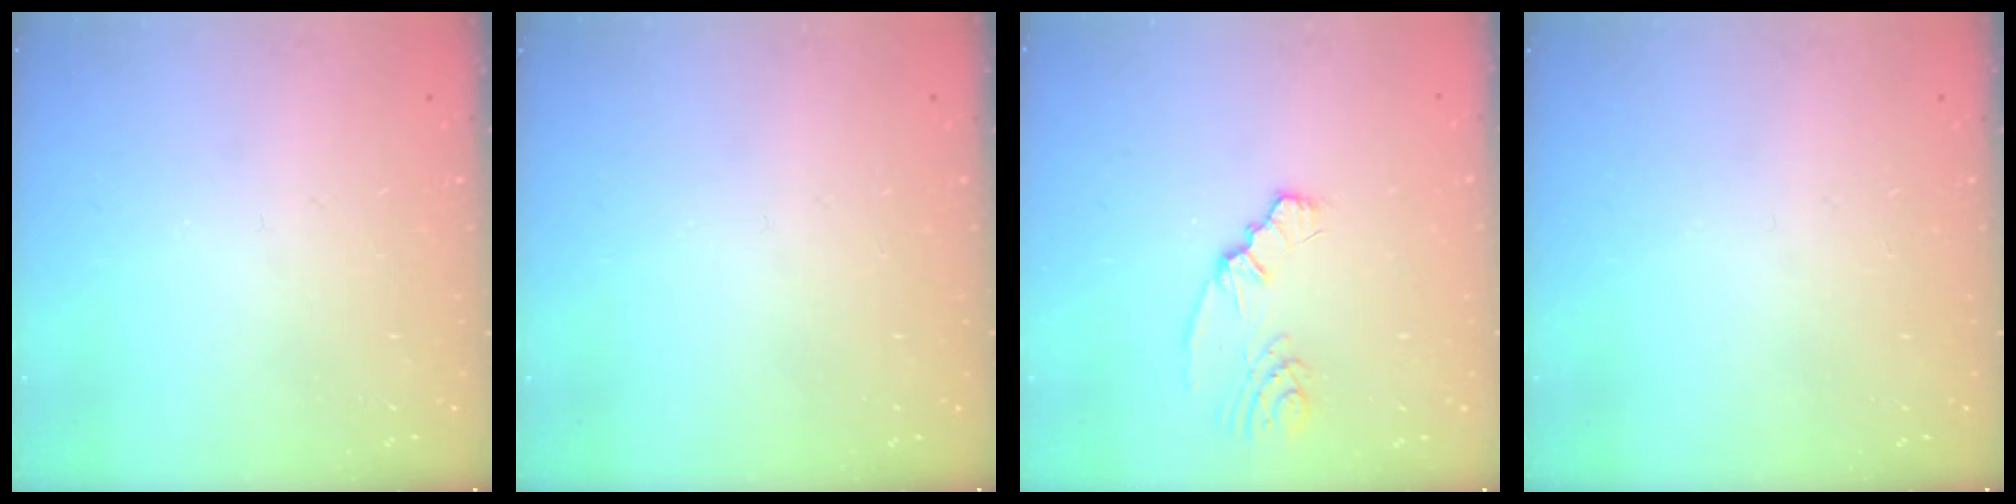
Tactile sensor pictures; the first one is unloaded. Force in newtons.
{"total": 0.0}
{"total": 2.7, "press": 2.6, "slide": 0.8}
{"total": 0.0}